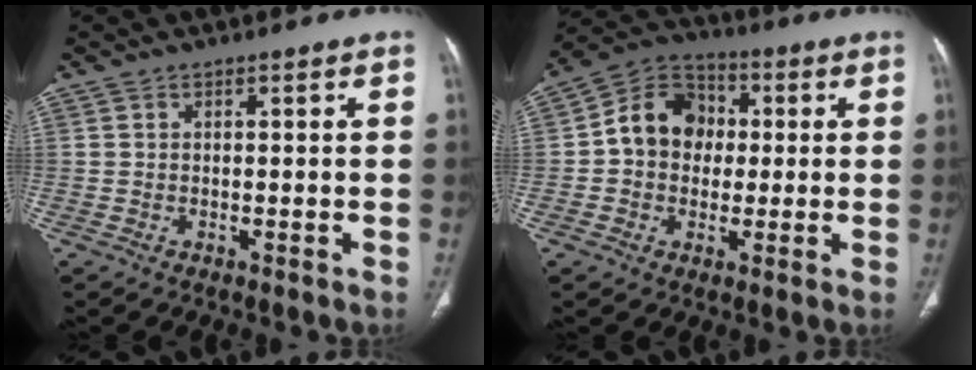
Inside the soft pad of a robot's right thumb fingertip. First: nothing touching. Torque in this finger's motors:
{"motor_torque": [0.53, 2.20, 0.87, -0.76, 0.09]}